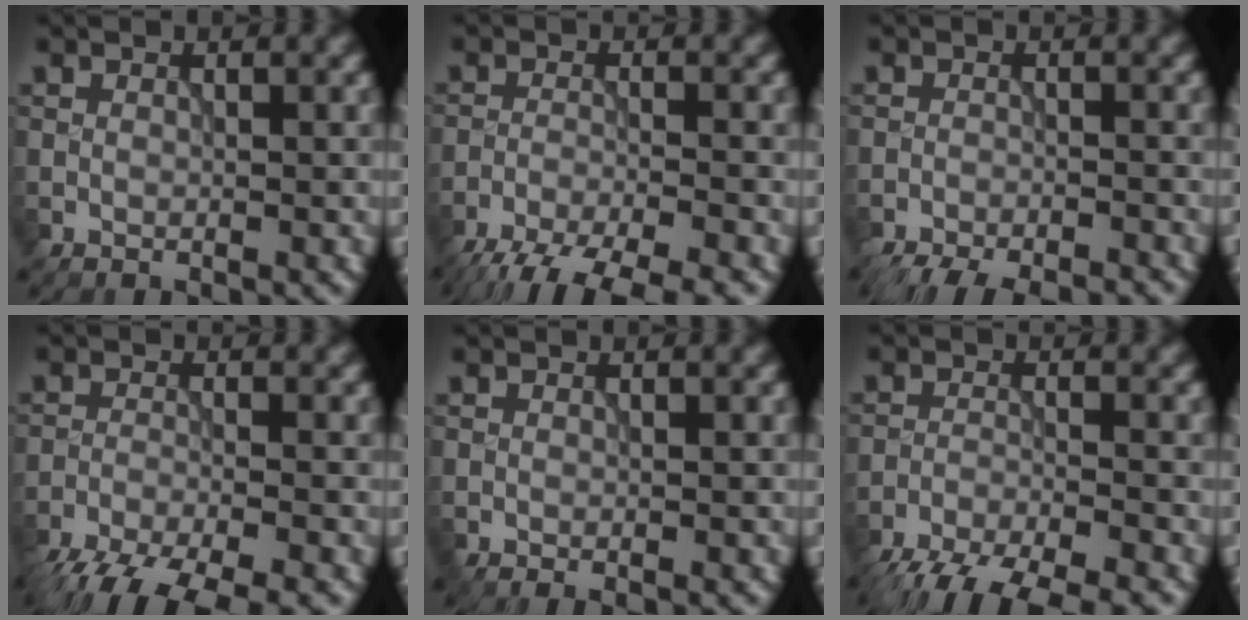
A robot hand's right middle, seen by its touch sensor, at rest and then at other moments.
{"total": 9.3, "force": [-8.1, 1.9, 4.2], "torque": [-0.079, -0.030, -0.126]}
{"total": 9.1, "force": [-8.3, 2.1, 3.0], "torque": [-0.045, -0.022, -0.118]}
{"total": 9.6, "force": [-7.9, 2.4, 4.8], "torque": [-0.093, -0.037, -0.129]}
{"total": 1.4, "force": [-1.0, 0.3, 0.9], "torque": [-0.005, -0.005, -0.013]}
{"total": 9.5, "force": [-8.4, 2.1, 3.9], "torque": [-0.072, -0.028, -0.132]}